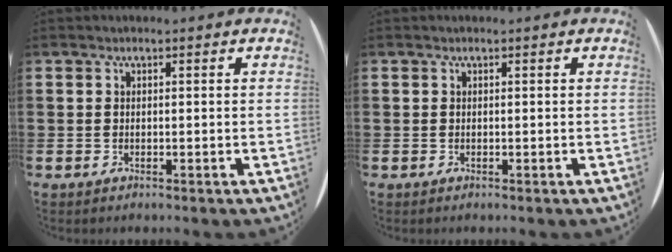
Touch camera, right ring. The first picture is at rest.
{"total": 0.0}